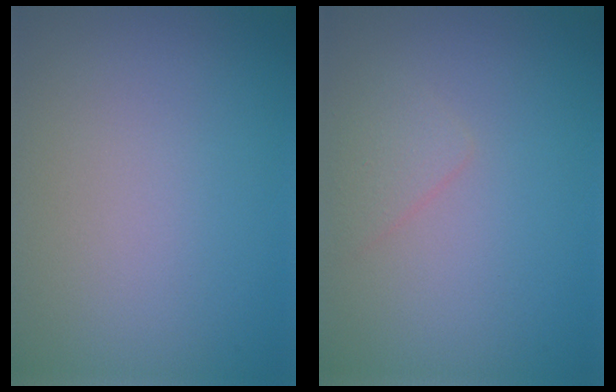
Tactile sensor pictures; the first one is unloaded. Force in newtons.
{"total": 1.3, "press": 1.3, "slide": 0.1}